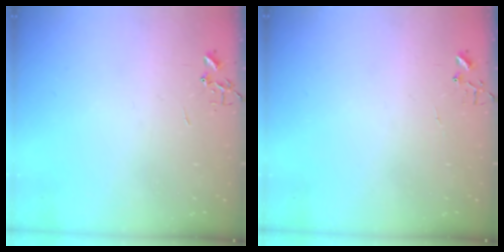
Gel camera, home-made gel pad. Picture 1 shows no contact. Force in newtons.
{"total": 5.0, "press": 5.0, "slide": 0.4}